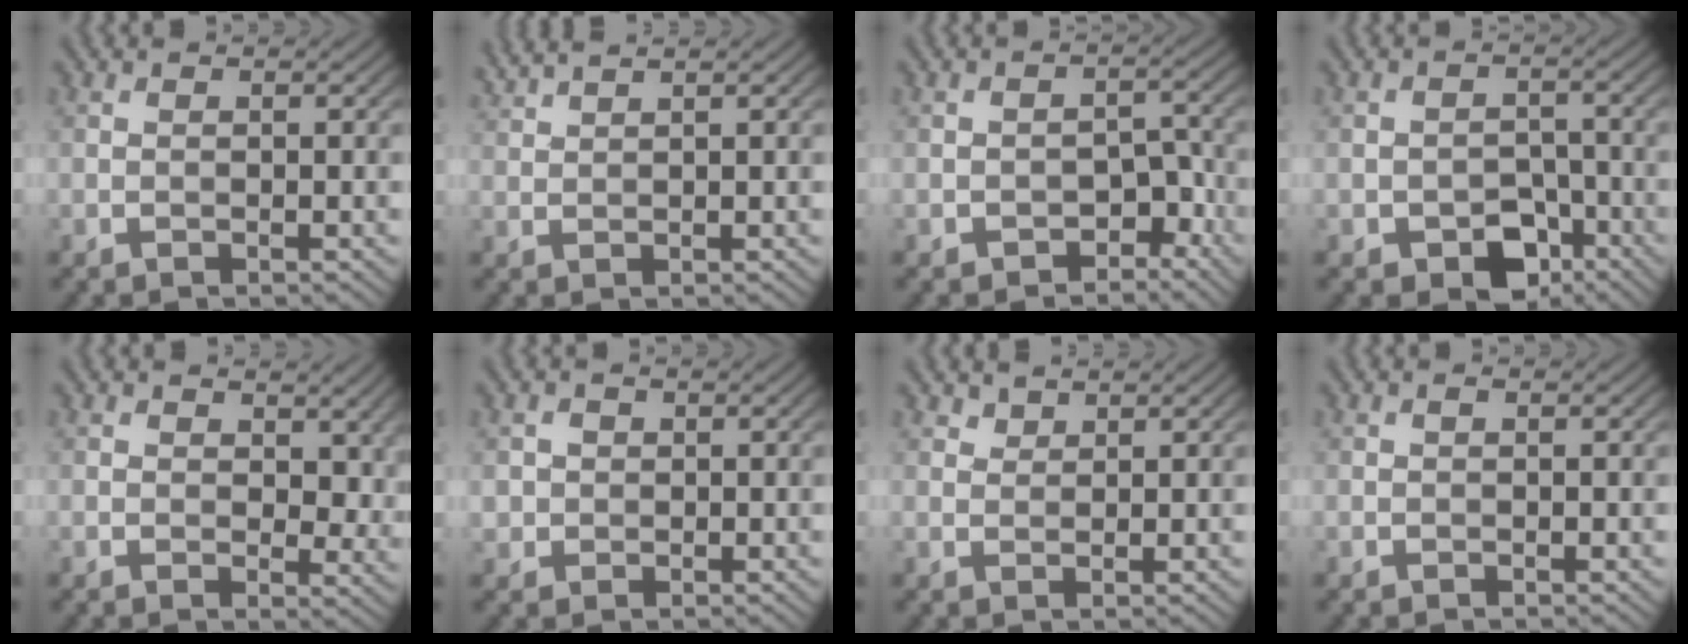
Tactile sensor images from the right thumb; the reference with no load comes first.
{"total": 2.3, "force": [2.1, 0.1, 1.1], "torque": [-0.024, 0.010, 0.045]}
{"total": 4.4, "force": [-2.8, 2.5, 2.2], "torque": [-0.025, 0.007, -0.043]}
{"total": 5.6, "force": [-3.3, 3.6, 2.9], "torque": [-0.041, -0.005, -0.057]}
{"total": 5.9, "force": [1.7, 3.8, 4.2], "torque": [-0.063, -0.009, 0.023]}
{"total": 1.6, "force": [0.0, 1.5, 0.2], "torque": [-0.005, -0.005, 0.001]}
{"total": 1.3, "force": [1.1, 0.5, 0.3], "torque": [-0.008, 0.000, 0.027]}
{"total": 0.0}